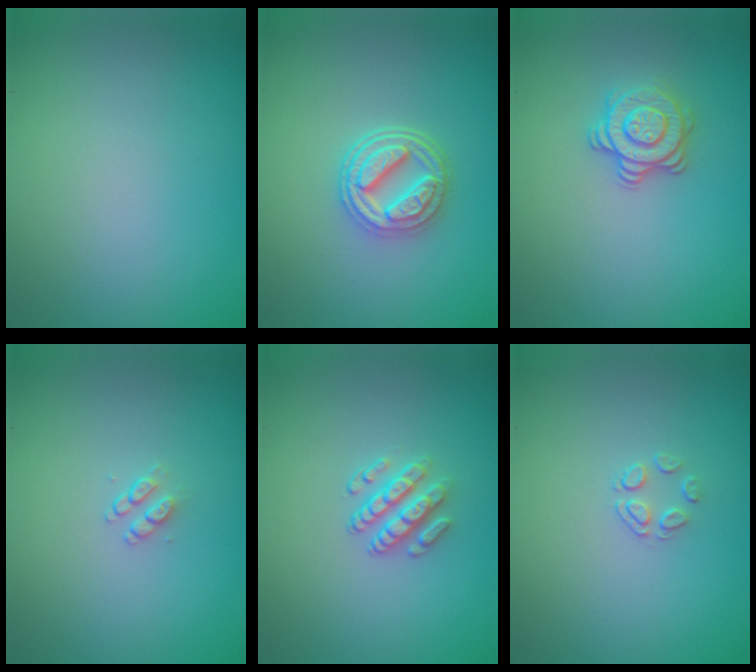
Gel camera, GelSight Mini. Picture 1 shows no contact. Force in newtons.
{"total": 4.2, "press": 3.5, "slide": 2.3}
{"total": 3.0, "press": 2.7, "slide": 1.3}
{"total": 1.1, "press": 0.7, "slide": 0.8}
{"total": 2.3, "press": 1.9, "slide": 1.4}
{"total": 1.4, "press": 0.6, "slide": 1.2}